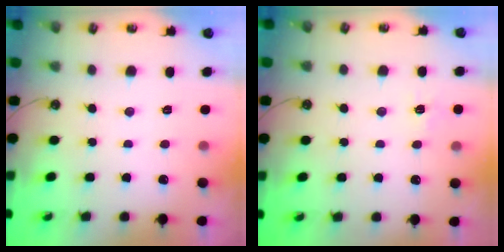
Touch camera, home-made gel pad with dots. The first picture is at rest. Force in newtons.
{"total": 5.6, "press": 5.5, "slide": 0.6}